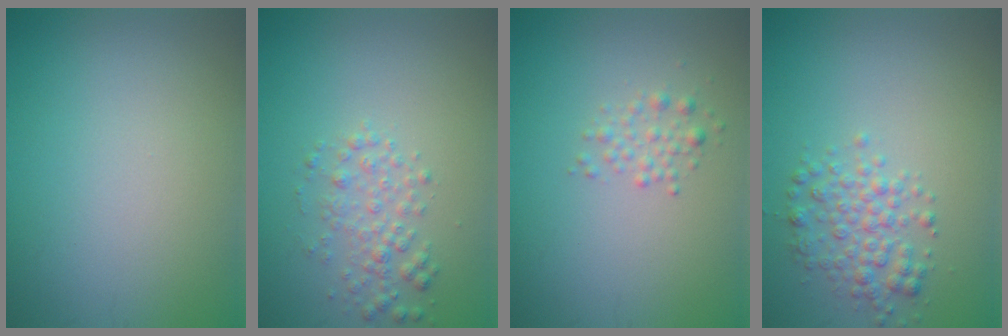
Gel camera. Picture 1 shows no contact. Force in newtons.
{"total": 2.2, "press": 2.2, "slide": 0.0}
{"total": 1.4, "press": 1.4, "slide": 0.0}
{"total": 2.9, "press": 2.9, "slide": 0.1}